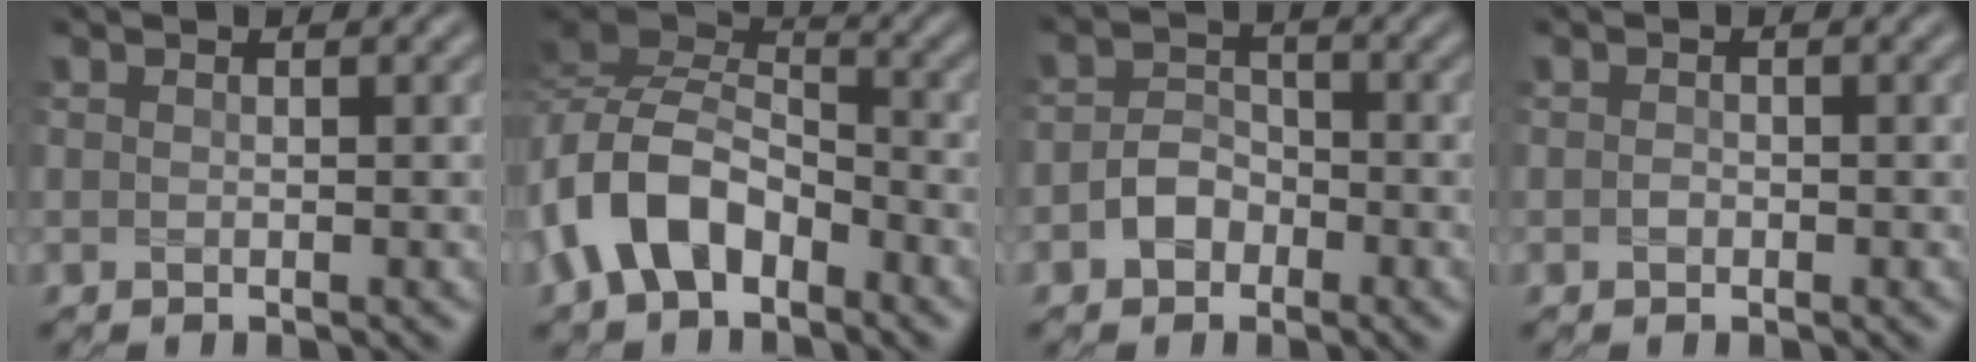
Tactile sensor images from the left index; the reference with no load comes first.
{"total": 7.4, "force": [-3.7, 4.6, 4.4], "torque": [-0.088, 0.006, -0.088]}
{"total": 2.7, "force": [-1.3, 2.0, 1.2], "torque": [-0.021, 0.007, -0.028]}
{"total": 0.6, "force": [-0.2, 0.5, 0.3], "torque": [-0.005, -0.002, -0.004]}